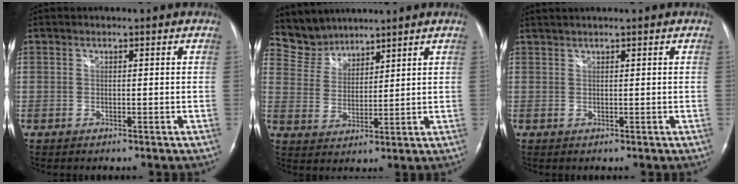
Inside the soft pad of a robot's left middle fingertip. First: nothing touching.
{"total": 5.9, "force": [5.6, 1.8, -0.4], "torque": [-0.001, 0.013, 0.123]}
{"total": 1.4, "force": [1.3, -0.2, 0.6], "torque": [-0.012, 0.013, 0.028]}